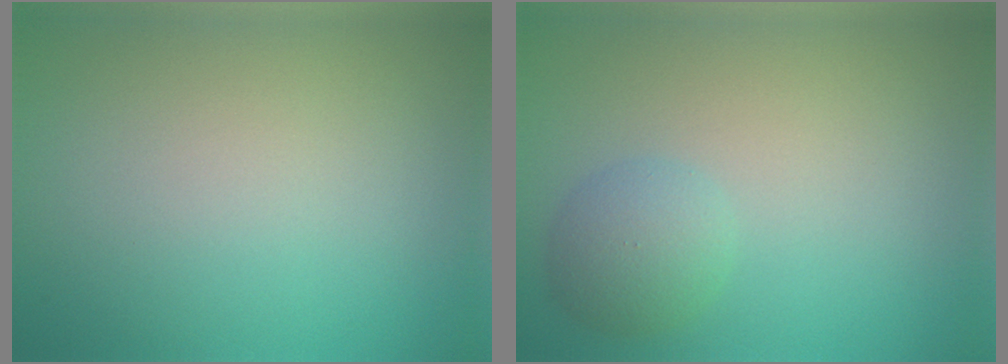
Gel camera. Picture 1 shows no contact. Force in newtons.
{"total": 2.5, "press": 2.5, "slide": 0.1}